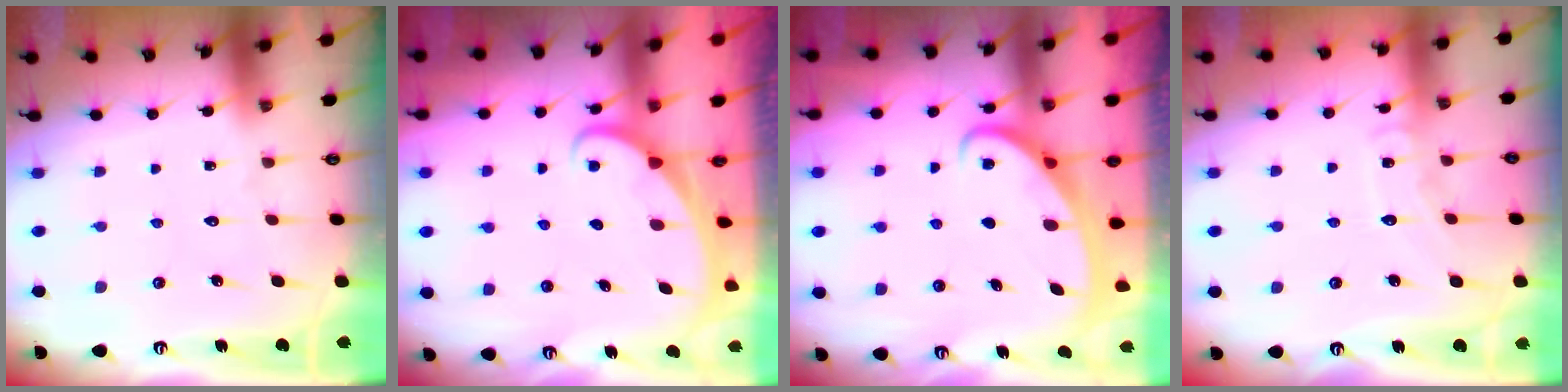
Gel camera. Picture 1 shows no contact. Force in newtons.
{"total": 1.9, "press": 1.9, "slide": 0.1}
{"total": 2.5, "press": 2.5, "slide": 0.3}
{"total": 7.3, "press": 7.3, "slide": 0.6}